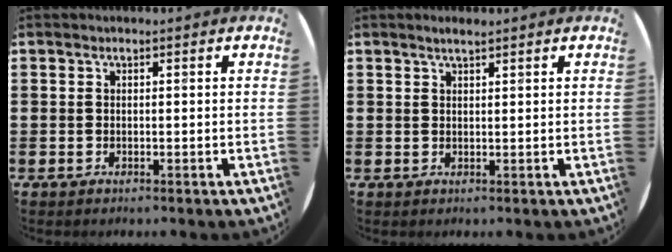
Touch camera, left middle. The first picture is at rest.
{"total": 1.3, "force": [1.1, 0.1, 0.7], "torque": [-0.013, 0.003, 0.020]}